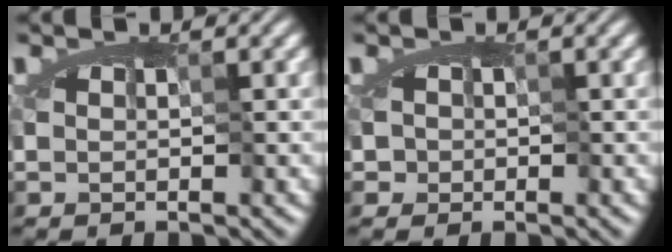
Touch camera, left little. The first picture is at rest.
{"total": 0.7, "force": [-0.5, 0.5, -0.2], "torque": [-0.009, -0.006, 0.000]}